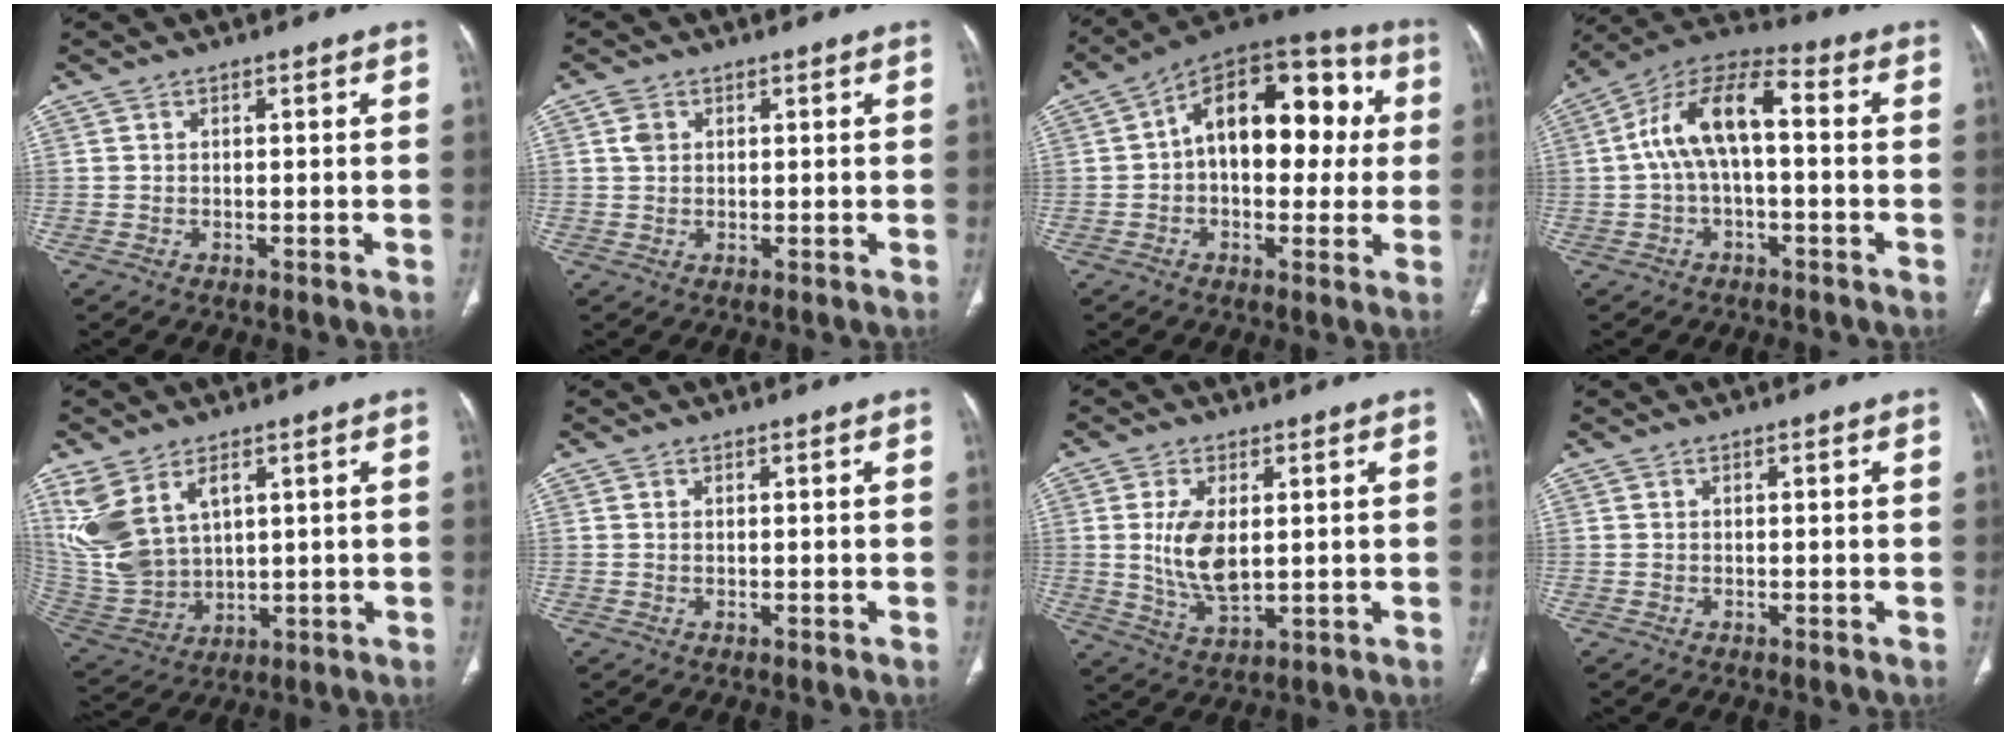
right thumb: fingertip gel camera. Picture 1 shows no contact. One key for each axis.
{"total": 2.2, "fx": 0.8, "fy": 1.7, "fz": 1.2, "tx": -0.020, "ty": 0.002, "tz": 0.016}
{"total": 20.0, "fx": 2.4, "fy": 11.9, "fz": 15.9, "tx": -0.187, "ty": 0.045, "tz": 0.026}
{"total": 12.3, "fx": 0.3, "fy": 5.7, "fz": 10.8, "tx": -0.203, "ty": 0.046, "tz": -0.005}
{"total": 13.8, "fx": 5.9, "fy": 8.5, "fz": 9.2, "tx": -0.197, "ty": -0.016, "tz": 0.145}
{"total": 0.0}
{"total": 8.9, "fx": 1.1, "fy": 4.5, "fz": 7.6, "tx": -0.148, "ty": -0.015, "tz": 0.031}
{"total": 0.0}